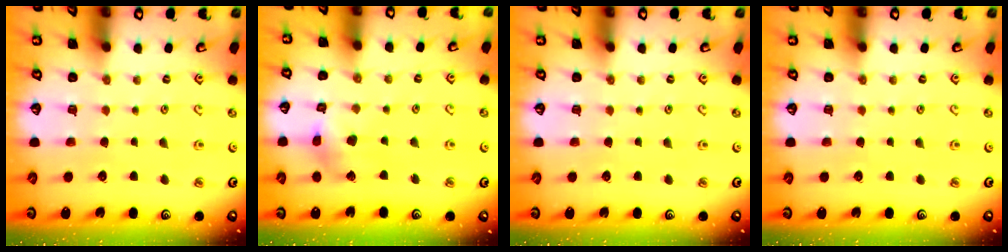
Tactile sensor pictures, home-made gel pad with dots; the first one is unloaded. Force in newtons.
{"total": 7.3, "press": 7.3, "slide": 0.8}
{"total": 0.0}
{"total": 0.0}